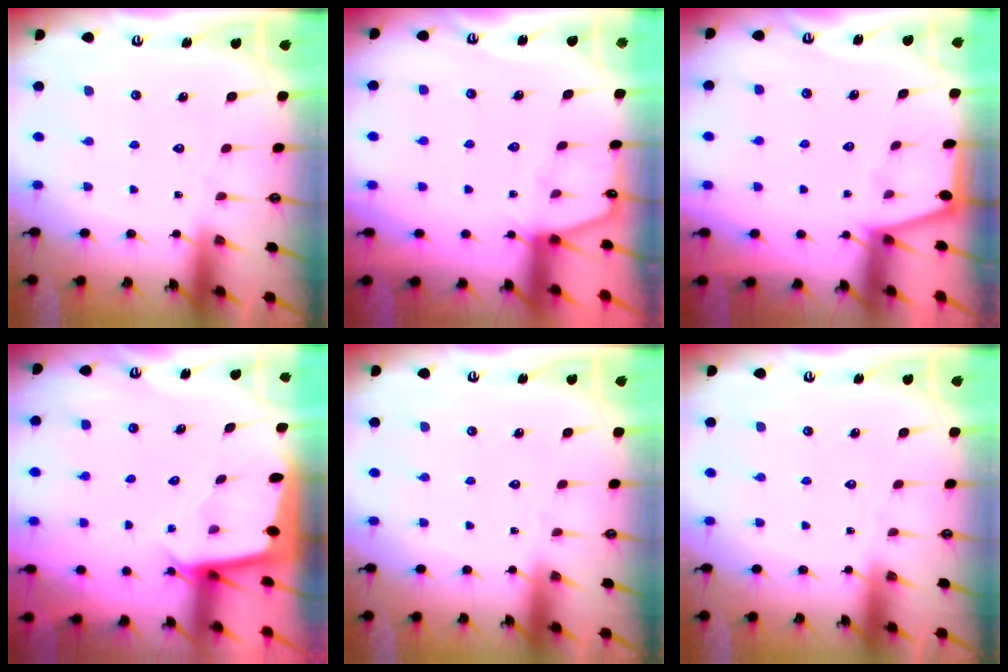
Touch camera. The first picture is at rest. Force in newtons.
{"total": 3.5, "press": 3.5, "slide": 0.4}
{"total": 0.7, "press": 0.6, "slide": 0.2}
{"total": 2.3, "press": 2.3, "slide": 0.1}
{"total": 0.0}
{"total": 0.0}